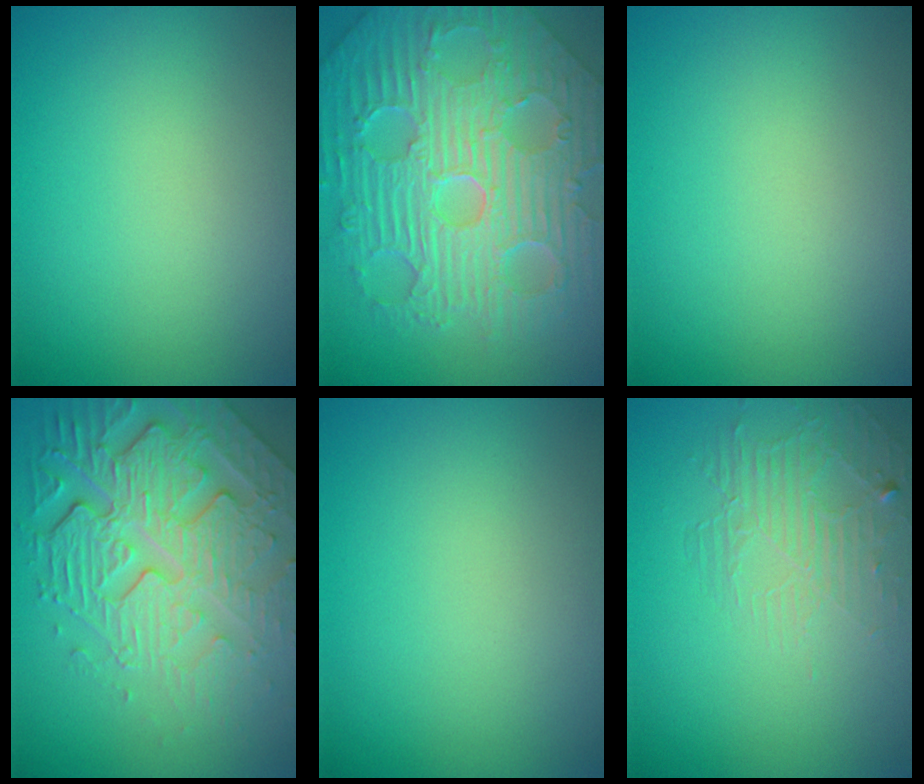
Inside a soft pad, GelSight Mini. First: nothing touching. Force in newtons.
{"total": 11.8, "press": 7.7, "slide": 8.9}
{"total": 0.0}
{"total": 8.0, "press": 6.0, "slide": 5.3}
{"total": 0.0}
{"total": 2.0, "press": 1.1, "slide": 1.7}